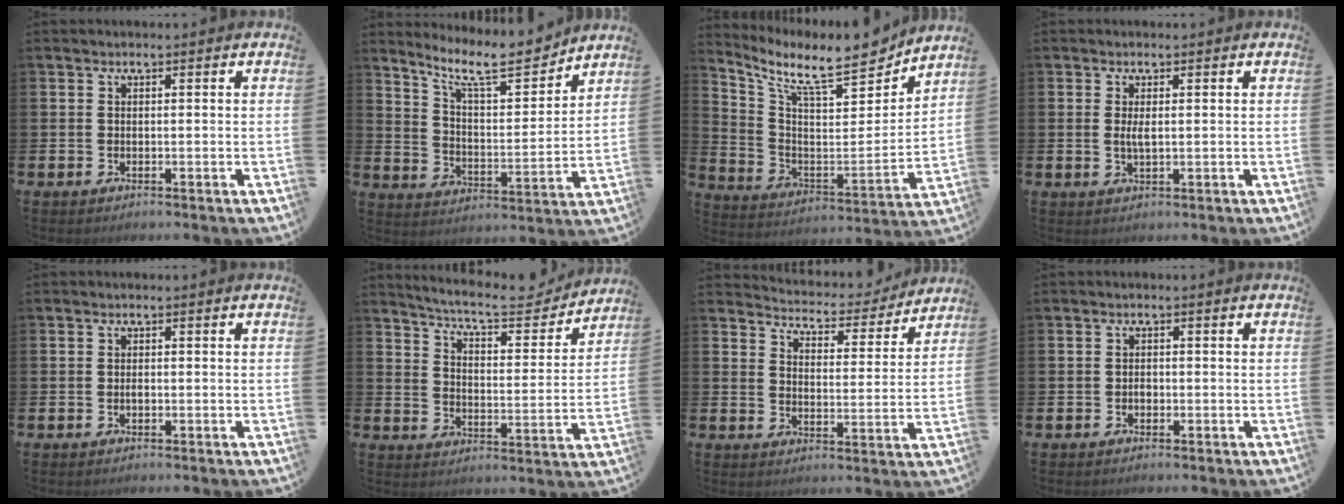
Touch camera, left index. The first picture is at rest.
{"total": 10.1, "force": [9.0, 2.0, 4.1], "torque": [-0.091, -0.061, 0.156]}
{"total": 11.7, "force": [9.9, 2.7, 5.6], "torque": [-0.120, -0.076, 0.161]}
{"total": 1.8, "force": [0.3, 0.6, 1.7], "torque": [-0.029, 0.001, 0.002]}
{"total": 0.7, "force": [-0.2, 0.3, 0.5], "torque": [-0.015, 0.003, -0.003]}
{"total": 7.5, "force": [7.0, 1.2, 2.2], "torque": [-0.061, -0.054, 0.115]}
{"total": 5.1, "force": [4.9, 1.0, 0.3], "torque": [-0.026, -0.044, 0.081]}
{"total": 1.0, "force": [-0.4, 0.7, 0.6], "torque": [-0.008, 0.002, -0.009]}